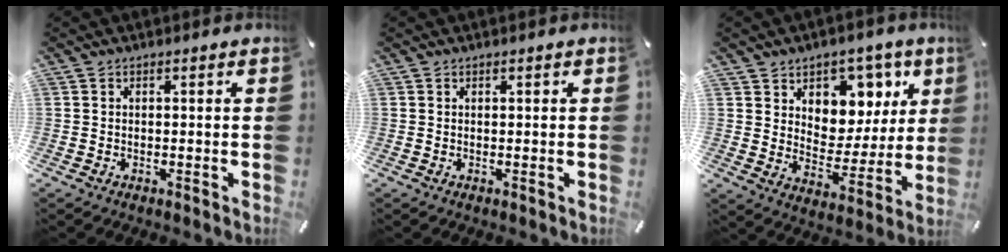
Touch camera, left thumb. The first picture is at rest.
{"total": 0.0}
{"total": 10.4, "force": [5.4, 8.4, 3.0], "torque": [-0.029, -0.053, 0.098]}